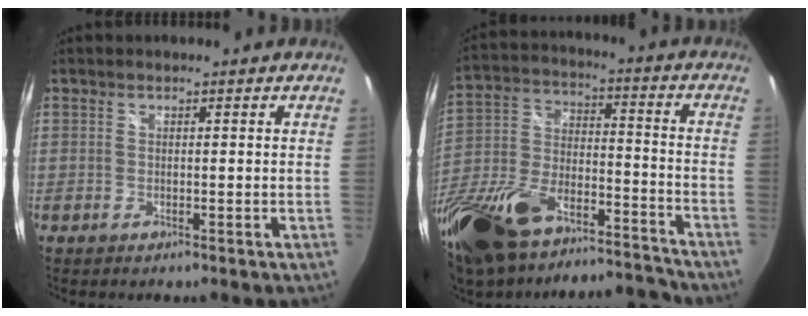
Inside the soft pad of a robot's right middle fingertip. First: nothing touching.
{"total": 25.6, "force": [-19.5, 10.0, 13.2], "torque": [-0.290, -0.012, -0.326]}